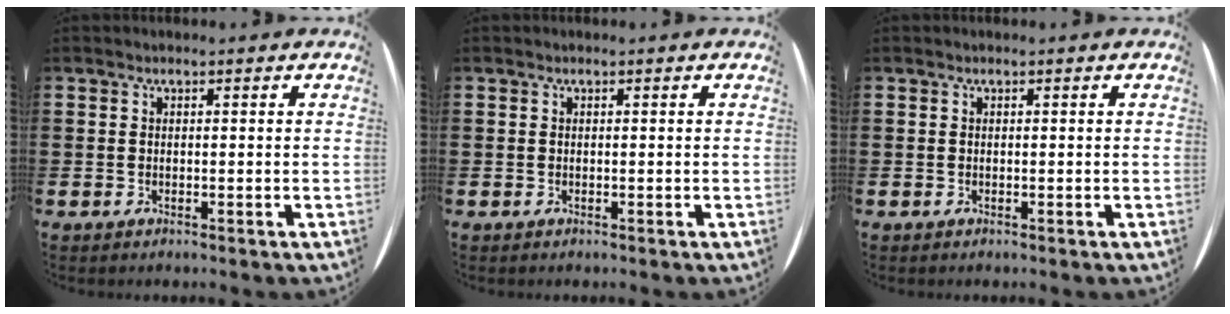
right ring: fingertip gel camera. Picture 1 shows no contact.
{"total": 0.0}
{"total": 0.0}